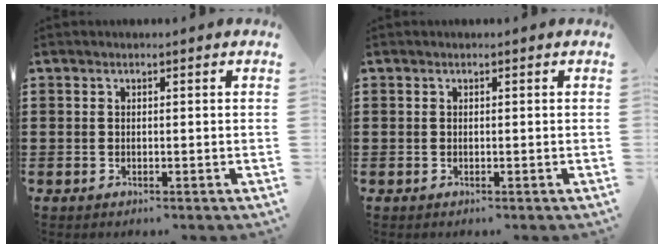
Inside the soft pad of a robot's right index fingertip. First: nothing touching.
{"total": 0.0}